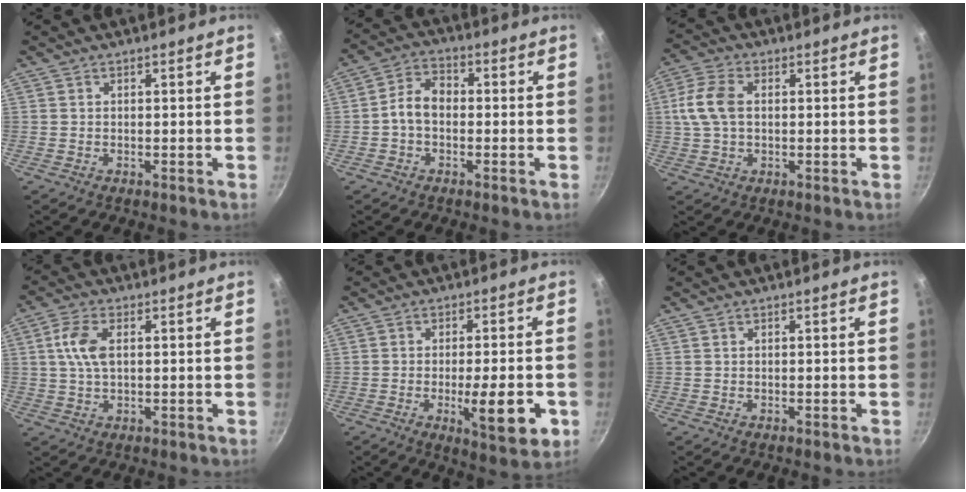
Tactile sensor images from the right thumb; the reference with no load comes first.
{"total": 6.1, "force": [-0.8, 4.3, 4.3], "torque": [-0.062, 0.026, -0.027]}
{"total": 8.1, "force": [0.9, 5.1, 6.3], "torque": [-0.133, 0.017, 0.012]}
{"total": 6.0, "force": [1.1, 3.2, 5.0], "torque": [-0.101, 0.008, 0.019]}
{"total": 11.1, "force": [-3.1, 3.0, 10.2], "torque": [-0.133, 0.000, -0.040]}
{"total": 0.0}